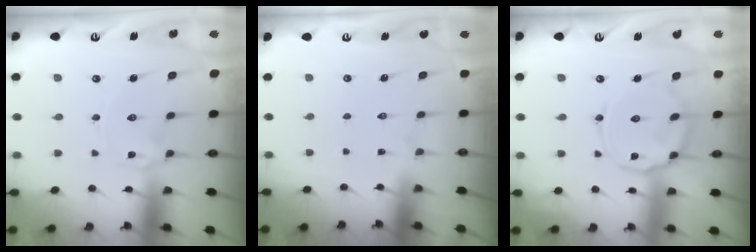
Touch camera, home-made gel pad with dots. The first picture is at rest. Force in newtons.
{"total": 1.6, "press": 1.6, "slide": 0.1}
{"total": 10.7, "press": 10.7, "slide": 0.8}